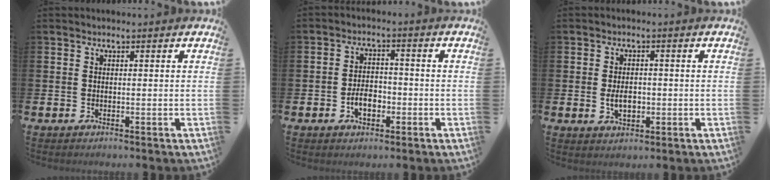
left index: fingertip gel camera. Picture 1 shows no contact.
{"total": 3.9, "force": [-1.4, 2.4, 2.7], "torque": [-0.039, 0.000, -0.030]}
{"total": 3.1, "force": [-0.3, 2.0, 2.4], "torque": [-0.028, -0.003, -0.011]}